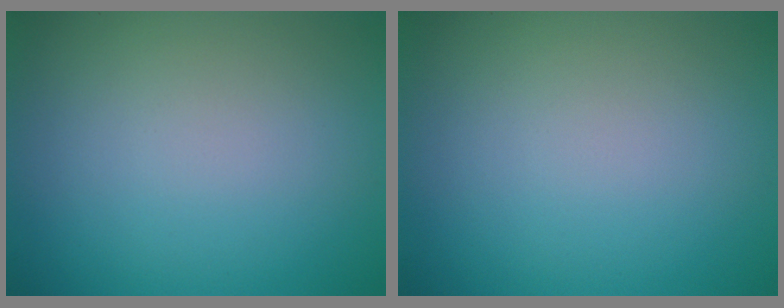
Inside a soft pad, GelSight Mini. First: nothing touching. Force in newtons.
{"total": 0.0}